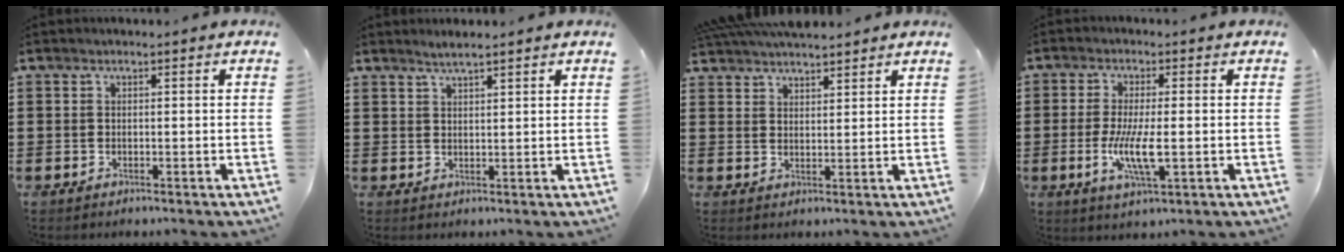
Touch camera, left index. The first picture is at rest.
{"total": 1.8, "force": [1.7, -0.1, 0.6], "torque": [-0.014, 0.002, 0.032]}
{"total": 4.1, "force": [4.1, 0.4, 0.5], "torque": [-0.022, -0.011, 0.076]}
{"total": 6.9, "force": [-1.2, 1.7, 6.6], "torque": [-0.140, -0.011, -0.027]}